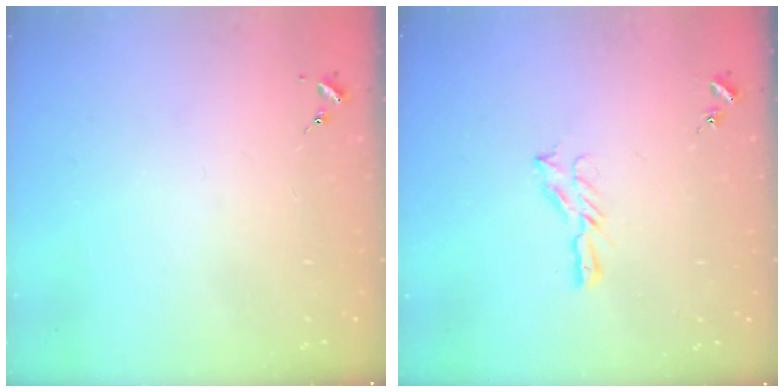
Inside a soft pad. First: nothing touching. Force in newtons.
{"total": 5.1, "press": 5.1, "slide": 0.5}